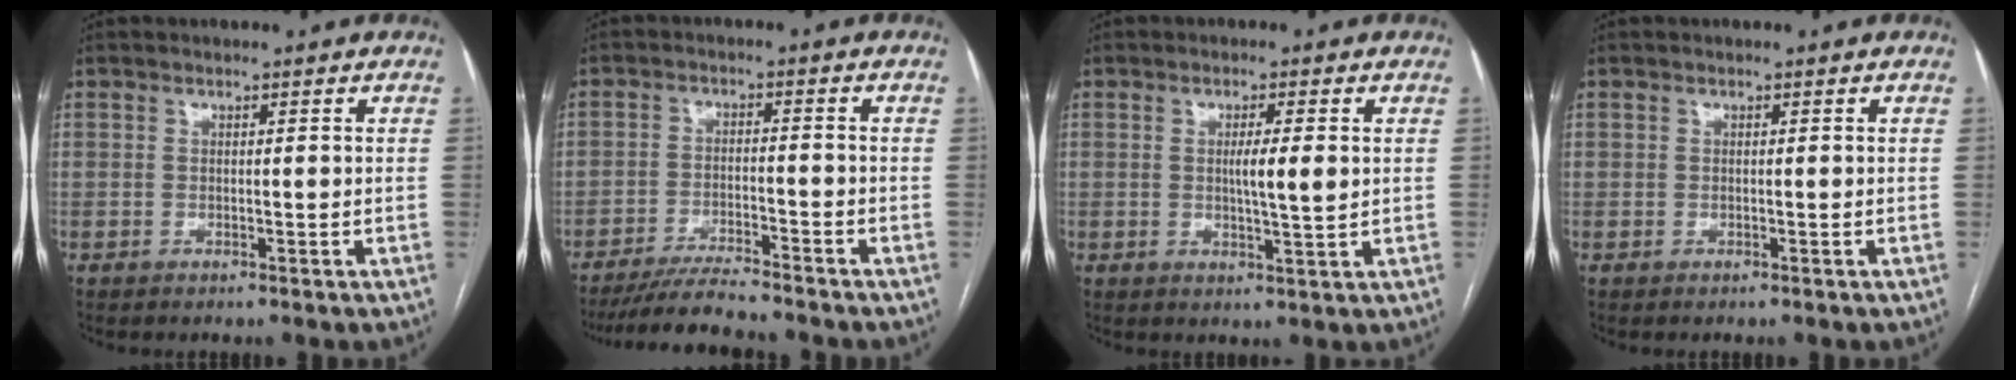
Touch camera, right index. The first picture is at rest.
{"total": 7.8, "force": [-7.2, 0.0, 2.9], "torque": [-0.047, -0.019, -0.125]}
{"total": 4.2, "force": [0.5, 0.0, 4.2], "torque": [-0.070, -0.006, 0.007]}
{"total": 0.0}